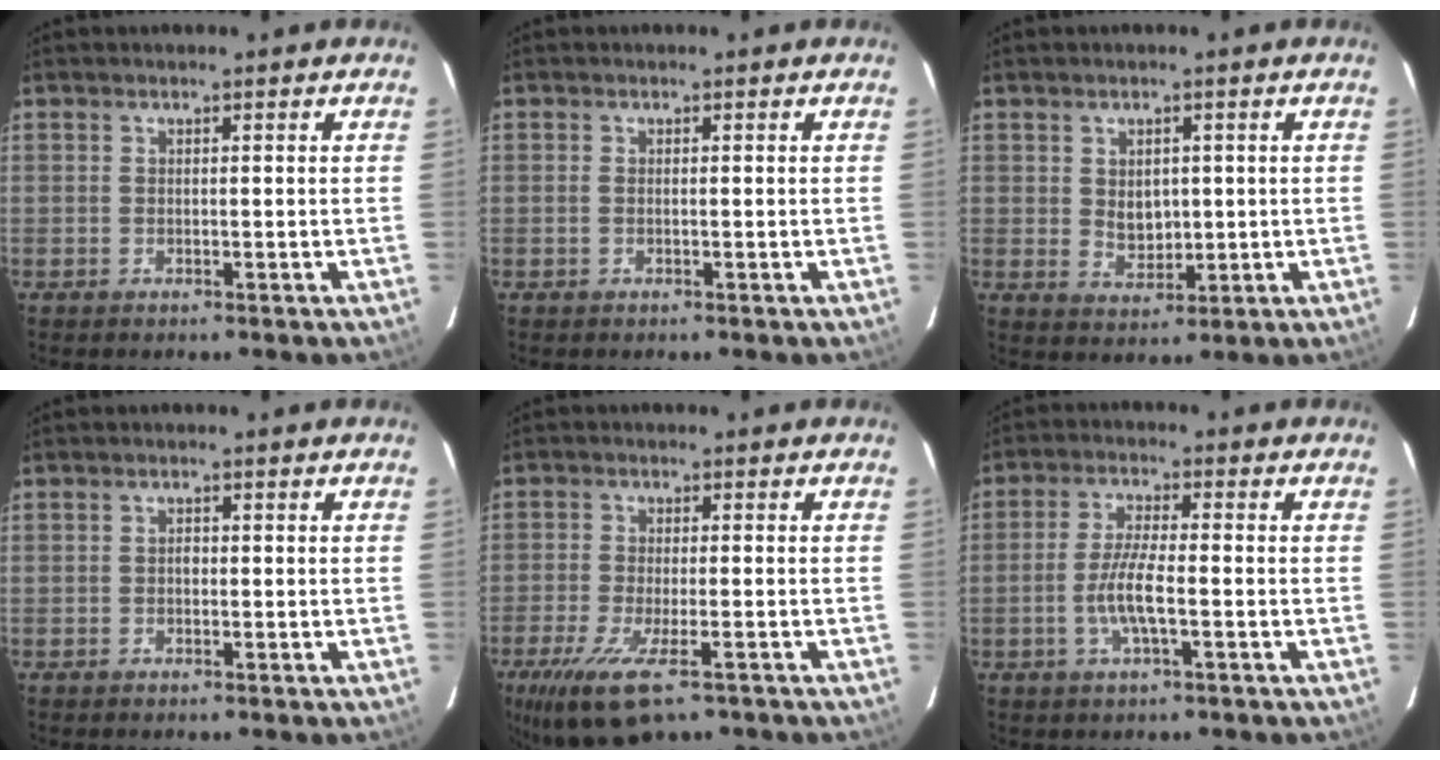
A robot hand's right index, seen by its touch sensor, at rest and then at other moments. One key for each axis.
{"total": 0.5, "fx": -0.1, "fy": 0.1, "fz": 0.5, "tx": -0.013, "ty": 0.001, "tz": -0.003}
{"total": 4.8, "fx": 0.6, "fy": 3.6, "fz": 3.1, "tx": -0.050, "ty": -0.002, "tz": 0.018}
{"total": 0.8, "fx": -0.2, "fy": 0.7, "fz": 0.4, "tx": -0.006, "ty": 0.003, "tz": -0.004}
{"total": 12.9, "fx": -8.0, "fy": 4.0, "fz": 9.3, "tx": -0.205, "ty": -0.046, "tz": -0.139}
{"total": 6.6, "fx": -1.9, "fy": 1.1, "fz": 6.3, "tx": -0.127, "ty": -0.002, "tz": -0.037}